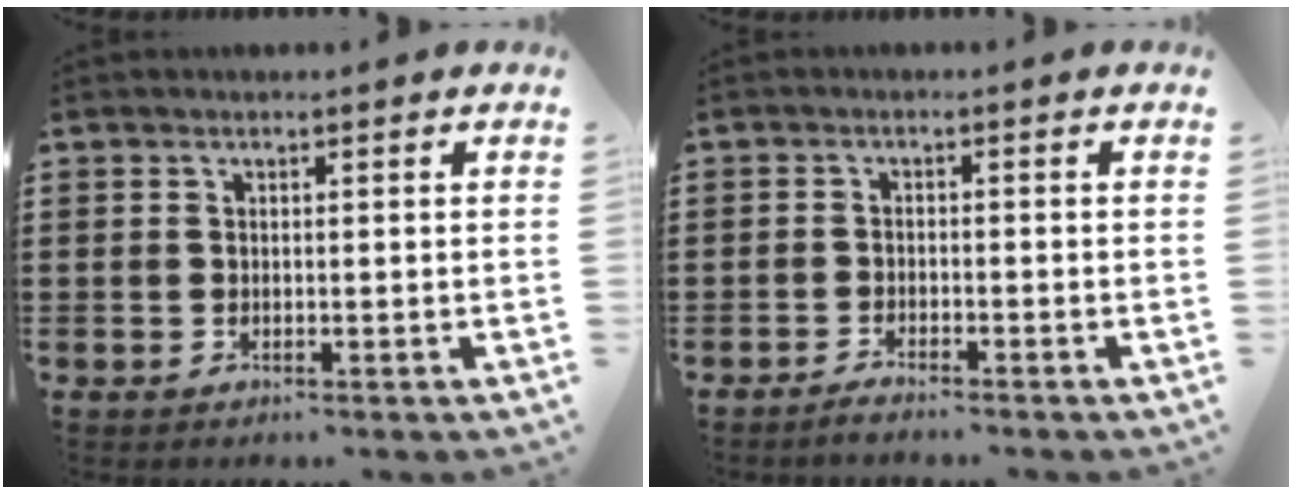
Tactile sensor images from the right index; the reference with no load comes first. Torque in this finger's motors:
{"motor_torque": [0.40, -0.13, 0.06, -0.01]}